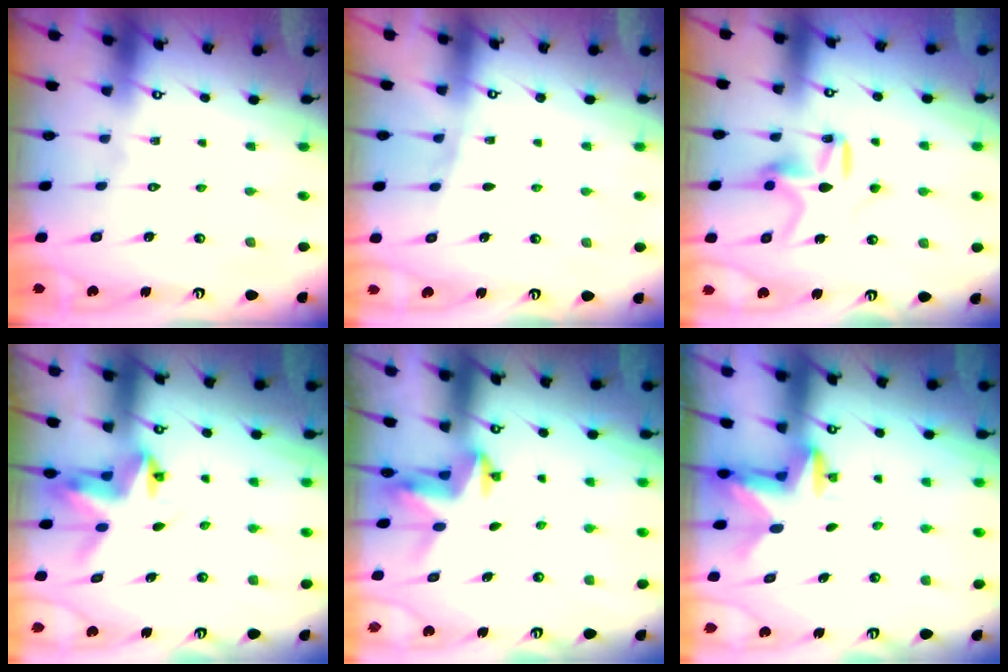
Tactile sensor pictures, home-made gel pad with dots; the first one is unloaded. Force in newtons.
{"total": 4.2, "press": 4.2, "slide": 0.4}
{"total": 10.2, "press": 10.2, "slide": 0.4}
{"total": 3.8, "press": 3.8, "slide": 0.3}
{"total": 3.6, "press": 3.6, "slide": 0.3}
{"total": 2.8, "press": 2.7, "slide": 0.5}